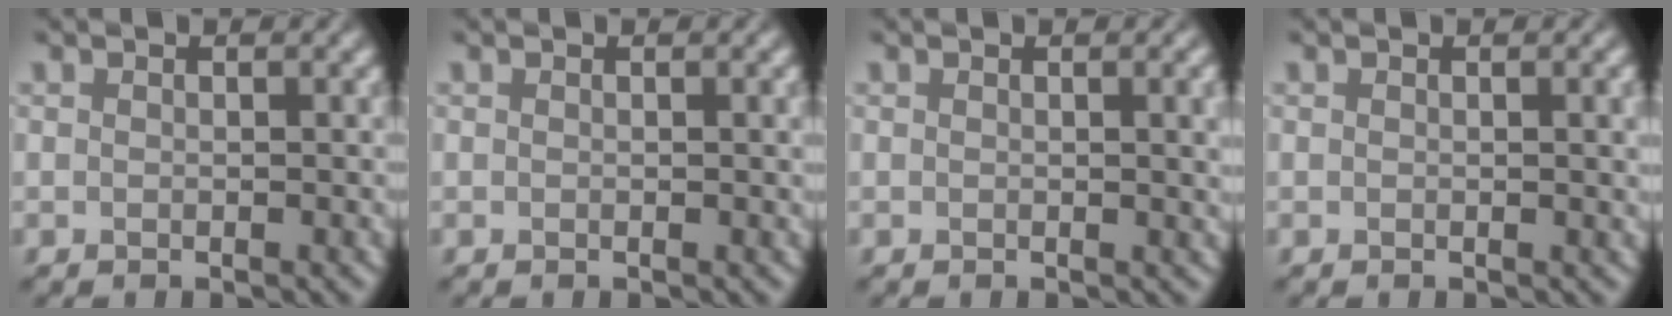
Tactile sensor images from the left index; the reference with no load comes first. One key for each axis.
{"total": 0.6, "fx": 0.1, "fy": 0.1, "fz": 0.5, "tx": -0.005, "ty": 0.001, "tz": 0.001}
{"total": 2.5, "fx": 0.5, "fy": 0.8, "fz": 2.3, "tx": -0.021, "ty": 0.003, "tz": 0.004}
{"total": 1.7, "fx": 0.3, "fy": 0.5, "fz": 1.6, "tx": -0.016, "ty": 0.002, "tz": 0.002}